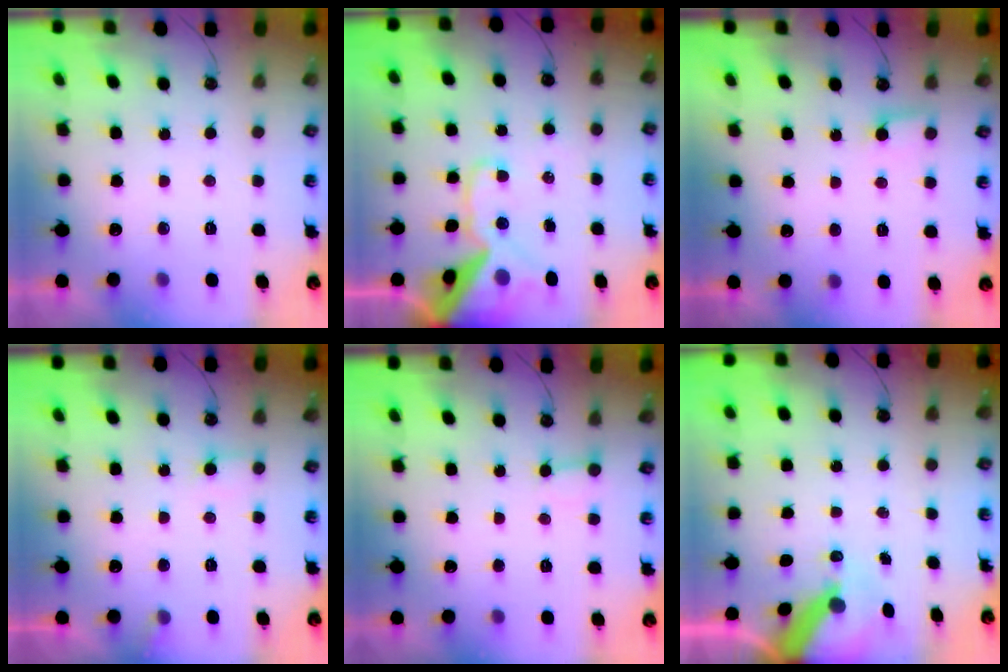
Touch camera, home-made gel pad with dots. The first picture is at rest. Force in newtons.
{"total": 18.0, "press": 17.8, "slide": 2.4}
{"total": 5.8, "press": 5.8, "slide": 0.5}
{"total": 6.4, "press": 6.4, "slide": 0.6}
{"total": 2.6, "press": 2.6, "slide": 0.1}
{"total": 8.4, "press": 8.3, "slide": 1.0}